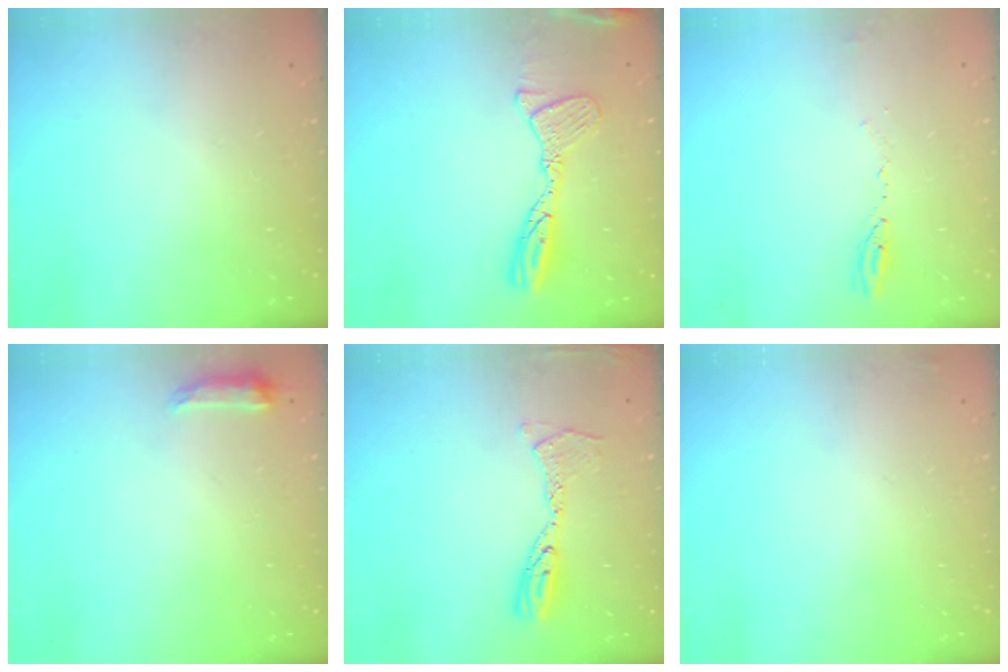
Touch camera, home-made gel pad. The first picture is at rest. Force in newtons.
{"total": 13.5, "press": 13.5, "slide": 1.3}
{"total": 3.7, "press": 3.6, "slide": 1.1}
{"total": 6.5, "press": 6.4, "slide": 1.0}
{"total": 10.3, "press": 10.3, "slide": 1.0}
{"total": 2.3, "press": 2.2, "slide": 0.8}